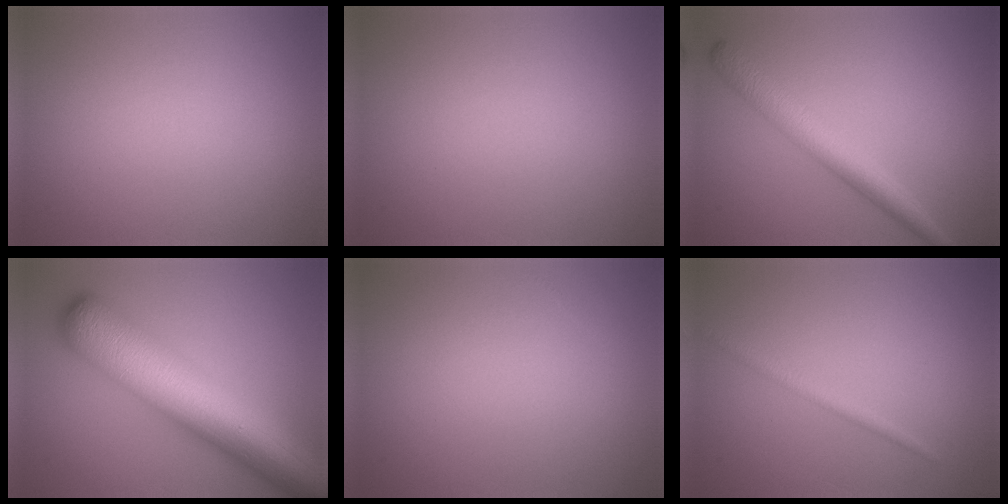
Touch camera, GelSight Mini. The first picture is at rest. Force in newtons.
{"total": 0.0}
{"total": 4.2, "press": 4.2, "slide": 0.1}
{"total": 12.2, "press": 12.2, "slide": 0.4}
{"total": 0.0}
{"total": 1.3, "press": 1.3, "slide": 0.1}